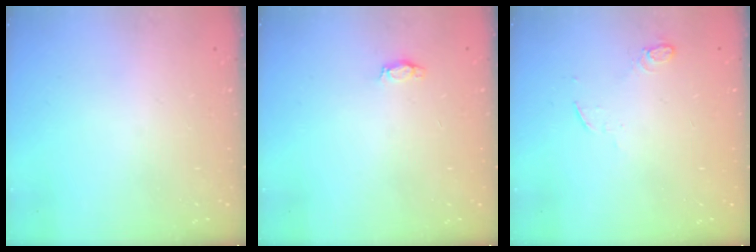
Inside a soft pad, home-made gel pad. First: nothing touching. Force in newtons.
{"total": 3.3, "press": 3.2, "slide": 0.4}
{"total": 3.8, "press": 3.8, "slide": 0.7}